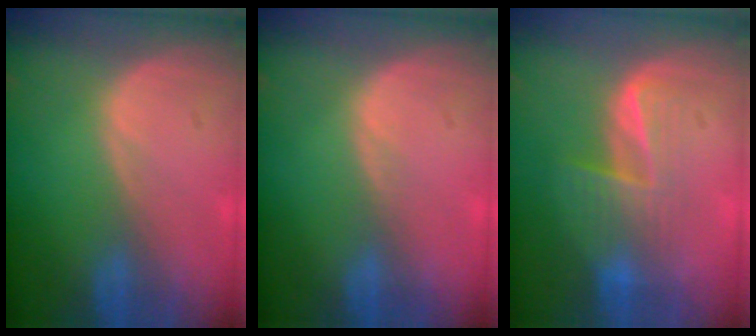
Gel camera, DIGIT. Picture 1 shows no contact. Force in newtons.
{"total": 0.8, "press": 0.5, "slide": 0.7}
{"total": 6.0, "press": 5.7, "slide": 1.8}